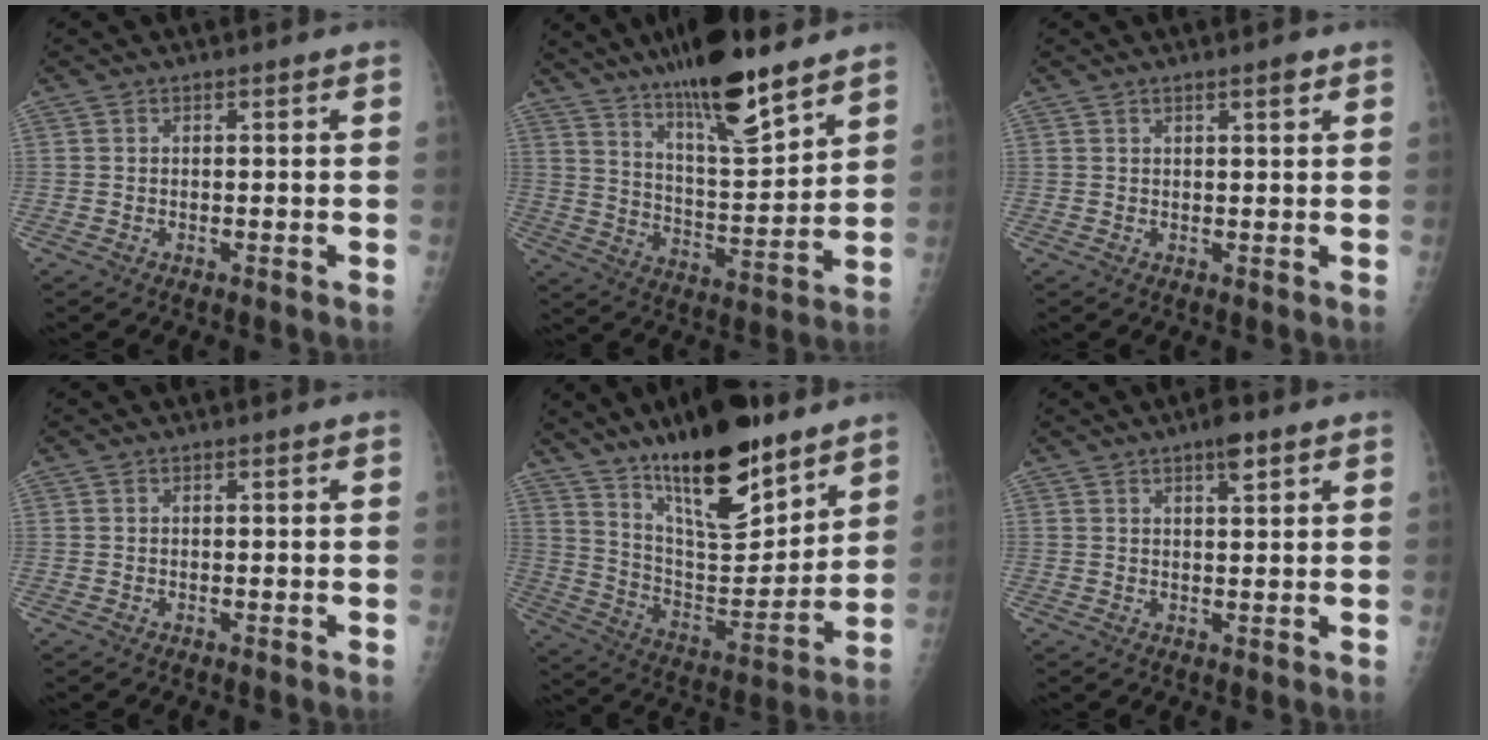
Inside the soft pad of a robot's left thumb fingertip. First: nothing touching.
{"total": 17.9, "force": [13.0, 3.7, 11.8], "torque": [-0.175, -0.074, 0.223]}
{"total": 2.0, "force": [1.2, 0.4, 1.5], "torque": [-0.020, -0.005, 0.018]}
{"total": 0.0}
{"total": 22.5, "force": [15.7, 7.1, 14.4], "torque": [-0.201, -0.083, 0.270]}
{"total": 3.9, "force": [2.4, 1.1, 2.9], "torque": [-0.040, -0.009, 0.035]}